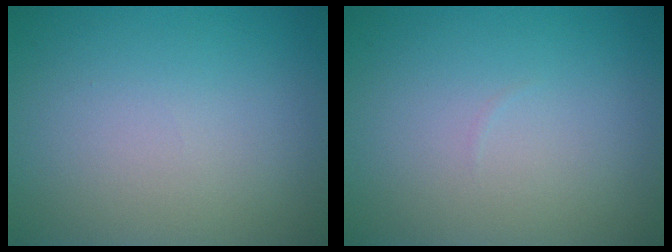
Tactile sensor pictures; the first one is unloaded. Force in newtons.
{"total": 0.0}